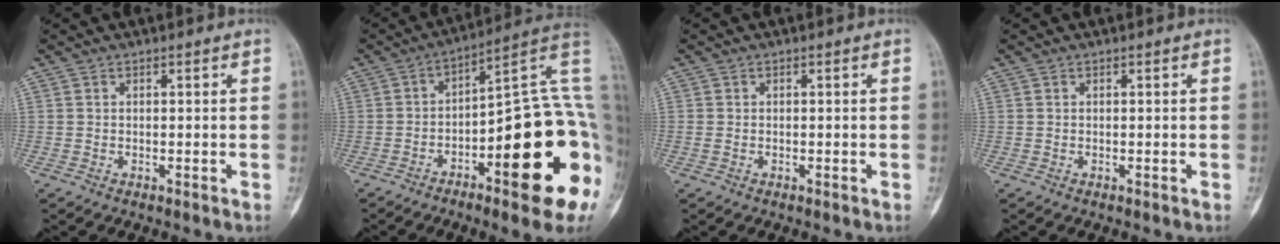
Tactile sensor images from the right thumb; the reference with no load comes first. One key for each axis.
{"total": 23.4, "fx": -5.5, "fy": 6.5, "fz": 21.8, "tx": -0.236, "ty": 0.031, "tz": -0.068}
{"total": 0.6, "fx": -0.1, "fy": 0.5, "fz": 0.4, "tx": -0.010, "ty": 0.000, "tz": -0.001}
{"total": 0.0}